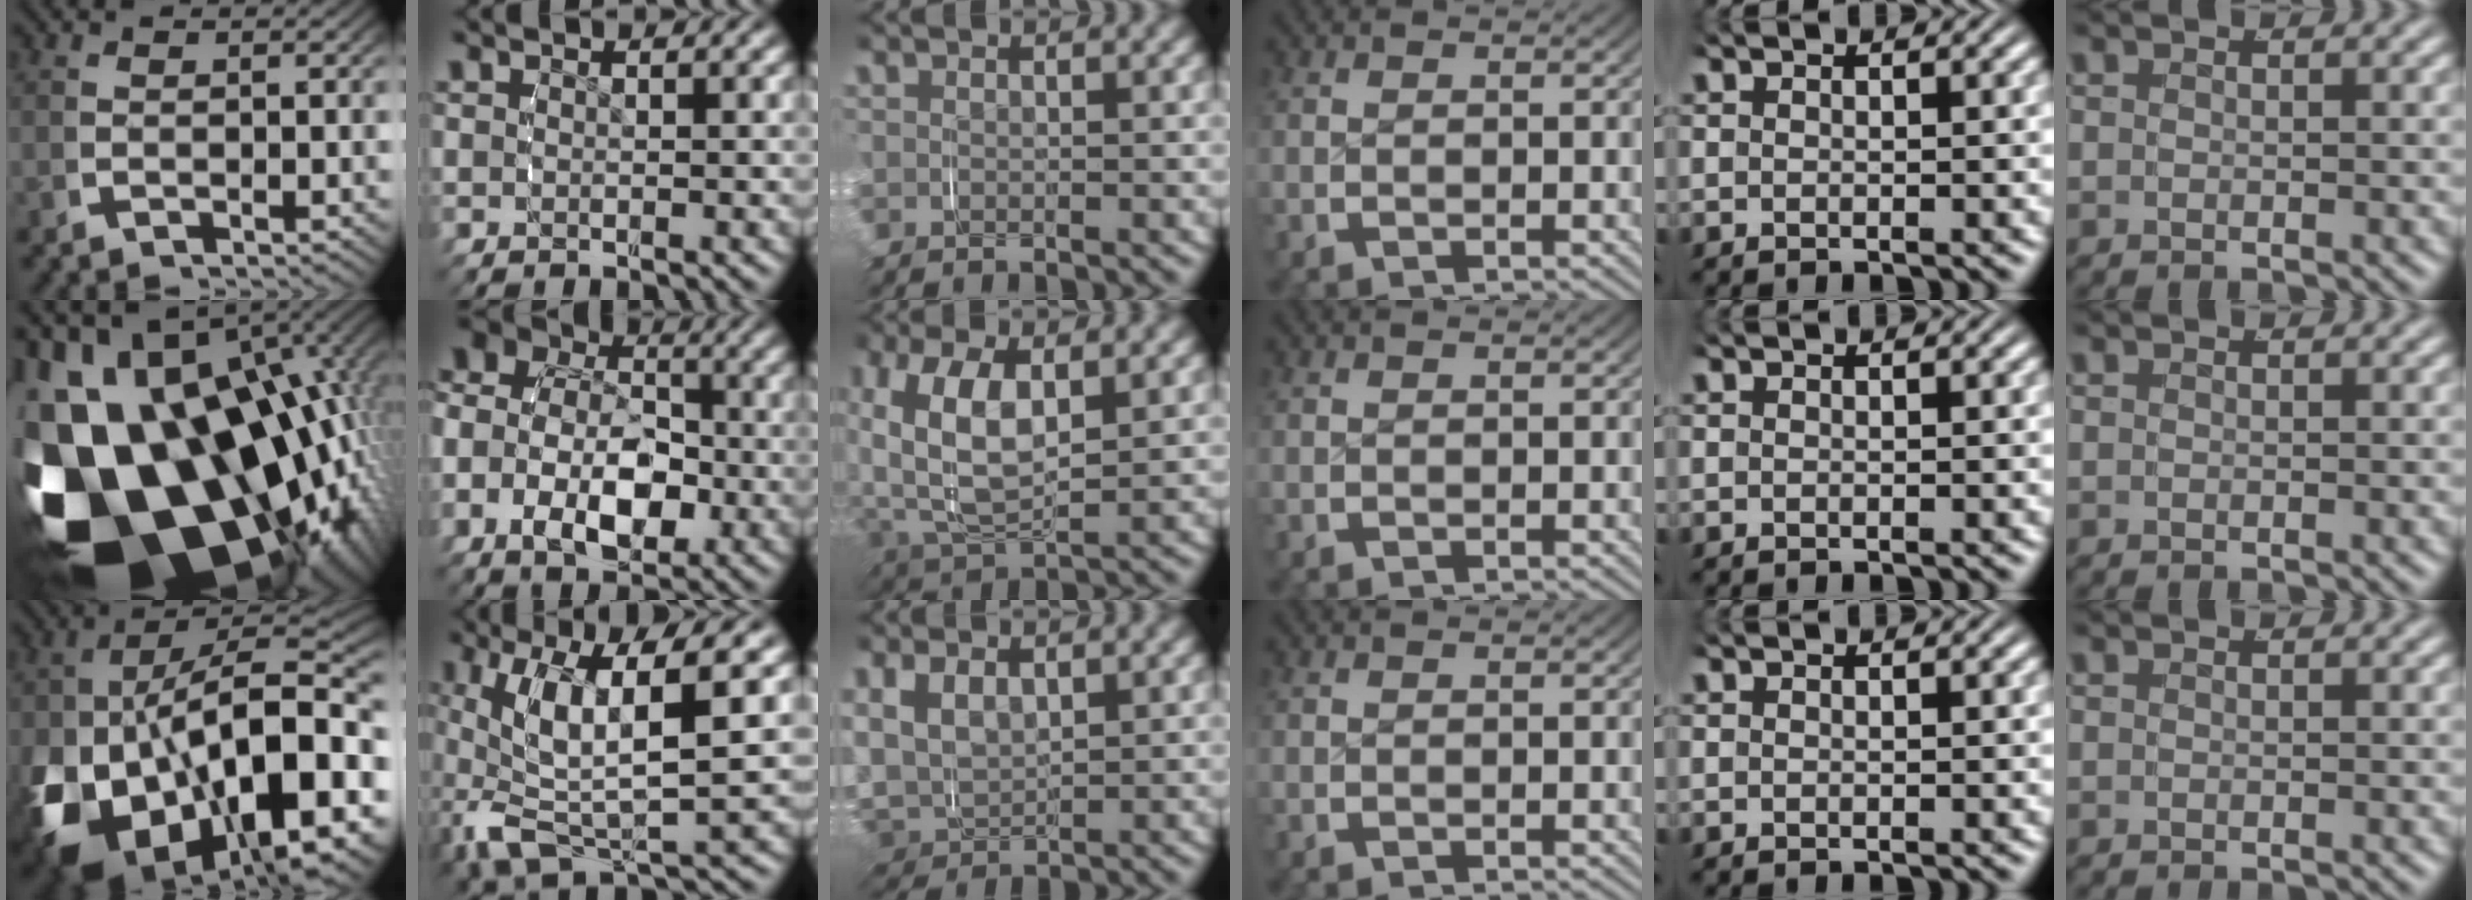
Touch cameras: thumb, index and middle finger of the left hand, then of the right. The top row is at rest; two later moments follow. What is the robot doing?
{"motion": "grasp_and_lifting", "object": "shoes"}